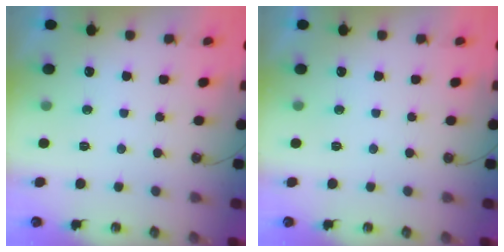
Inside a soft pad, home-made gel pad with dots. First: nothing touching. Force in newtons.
{"total": 0.0}